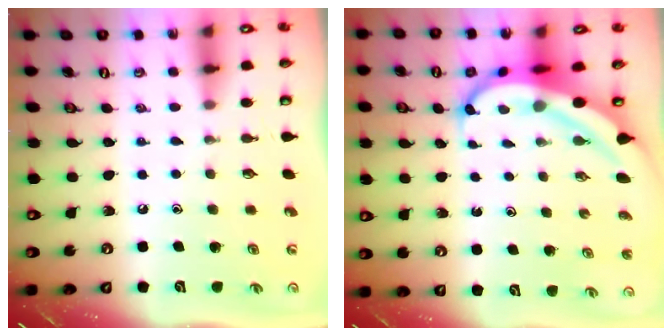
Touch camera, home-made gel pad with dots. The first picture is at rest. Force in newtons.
{"total": 7.6, "press": 7.5, "slide": 1.5}